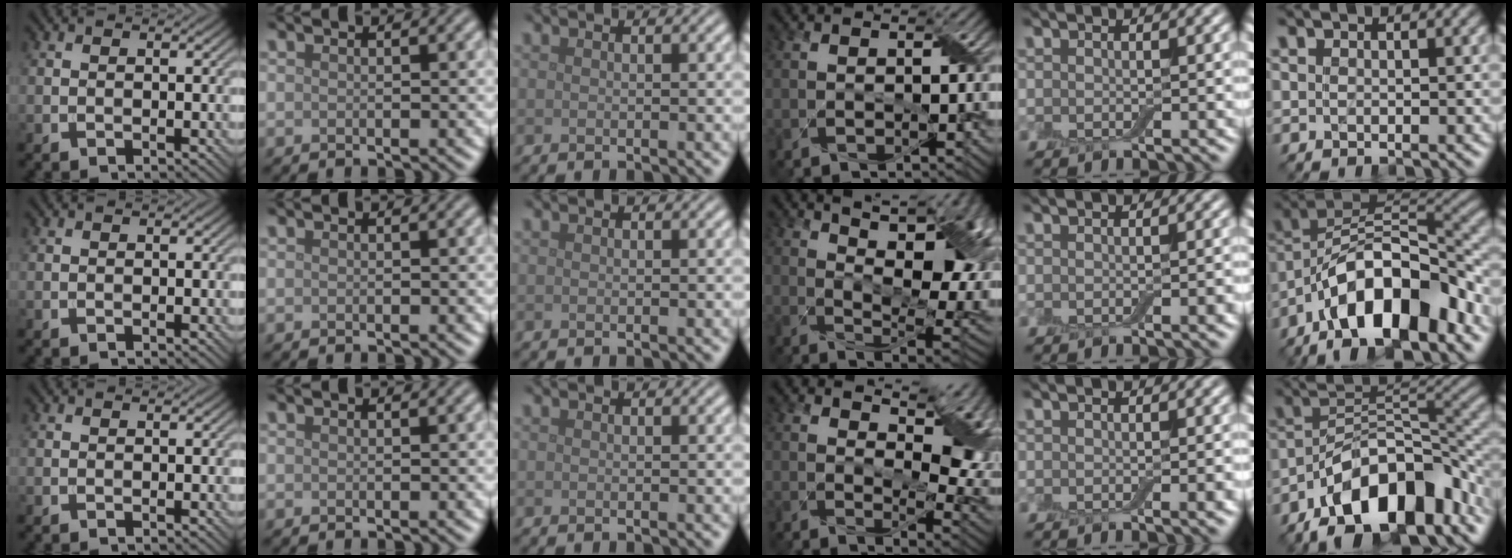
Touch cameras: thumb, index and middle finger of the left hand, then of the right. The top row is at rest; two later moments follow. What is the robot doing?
{"motion": "wrap", "object": "adhesive wrap"}